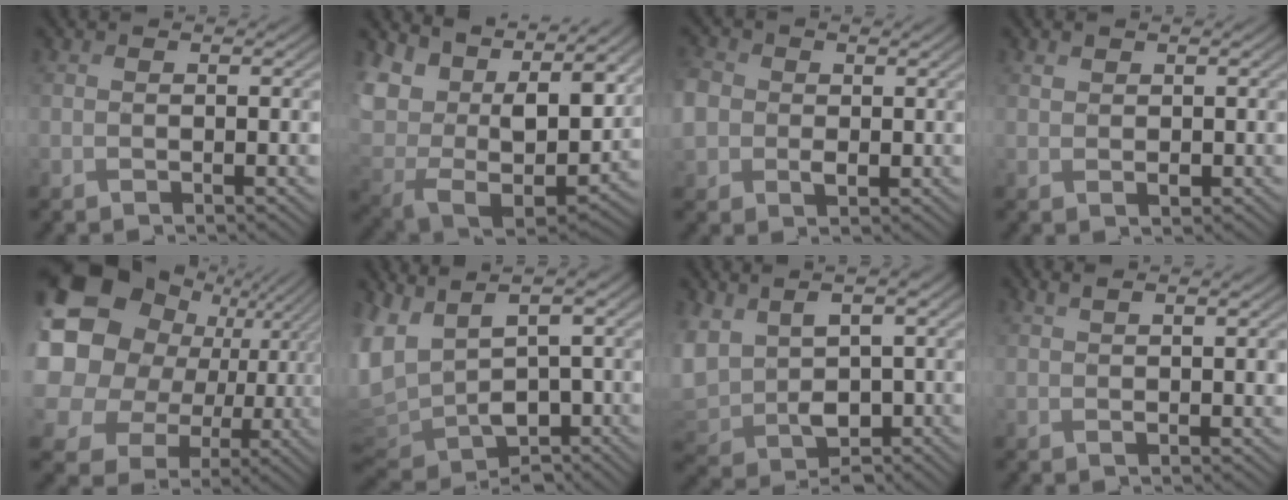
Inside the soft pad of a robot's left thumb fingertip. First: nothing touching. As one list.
[{"total": 14.8, "force": [7.7, 8.5, 9.3], "torque": [-0.243, 0.000, 0.146]}, {"total": 5.7, "force": [0.2, 4.8, 3.1], "torque": [-0.100, -0.002, -0.002]}, {"total": 1.4, "force": [0.7, 0.9, 0.7], "torque": [-0.013, -0.001, 0.015]}, {"total": 22.8, "force": [6.1, 18.6, 11.7], "torque": [-0.292, 0.023, 0.098]}, {"total": 9.9, "force": [-0.2, 6.5, 7.5], "torque": [-0.199, -0.023, 0.003]}, {"total": 8.4, "force": [1.1, 6.0, 5.8], "torque": [-0.154, -0.027, 0.029]}, {"total": 2.4, "force": [1.1, 0.5, 2.1], "torque": [-0.037, 0.003, 0.023]}]